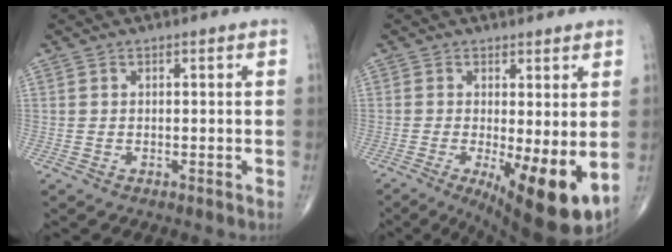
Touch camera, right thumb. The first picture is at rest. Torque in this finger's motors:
{"motor_torque": [1.92, 2.03, 0.54, -0.61, 0.37]}